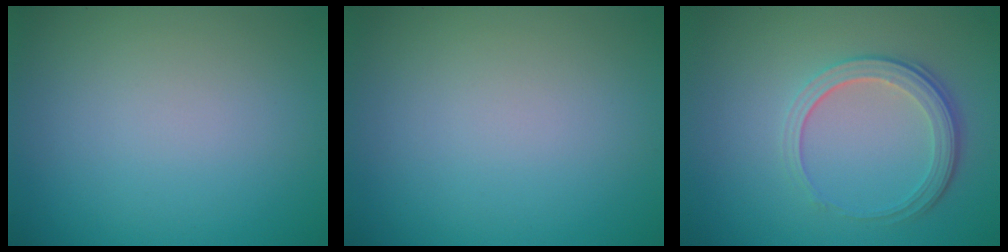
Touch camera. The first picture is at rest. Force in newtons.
{"total": 0.0}
{"total": 3.7, "press": 2.7, "slide": 2.5}